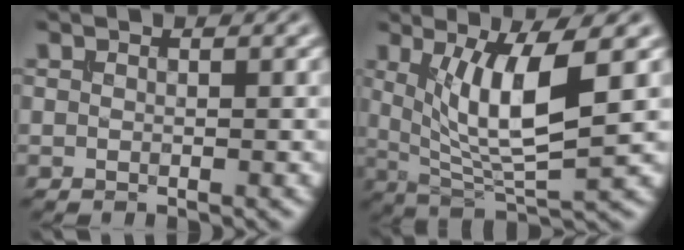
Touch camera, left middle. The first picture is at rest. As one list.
[{"total": 7.5, "force": [1.9, 2.1, 6.9], "torque": [-0.125, -0.015, 0.042]}]